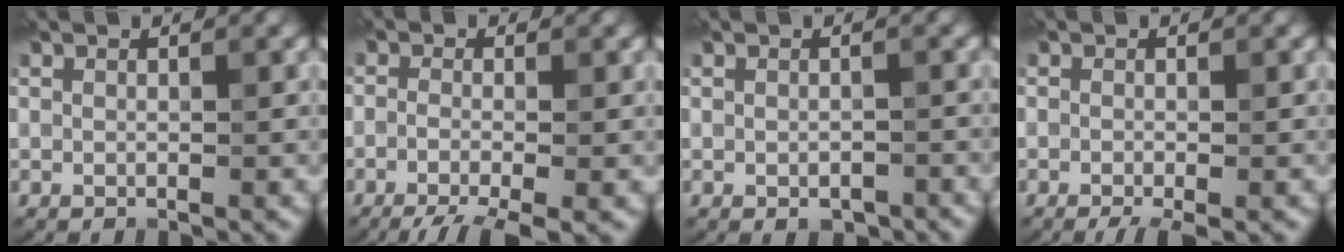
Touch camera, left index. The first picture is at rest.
{"total": 5.2, "force": [-3.1, 1.4, 3.9], "torque": [-0.066, -0.011, -0.058]}
{"total": 1.6, "force": [-0.8, 0.8, 1.1], "torque": [-0.016, -0.006, -0.008]}
{"total": 2.2, "force": [-1.3, 0.5, 1.7], "torque": [-0.029, -0.008, -0.023]}